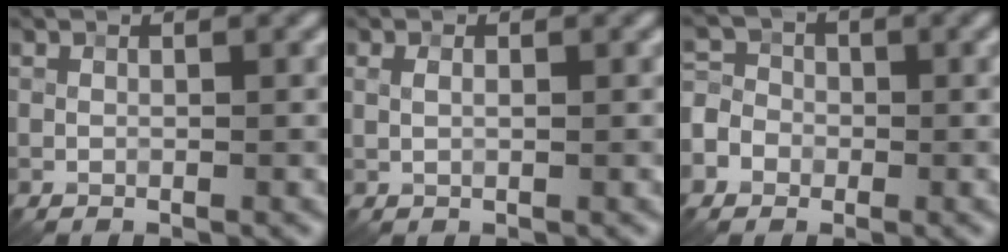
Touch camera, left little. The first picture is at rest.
{"total": 0.9, "force": [0.2, 0.4, 0.8], "torque": [-0.017, 0.000, 0.005]}
{"total": 5.1, "force": [-2.1, 4.4, 1.6], "torque": [-0.019, 0.003, -0.056]}